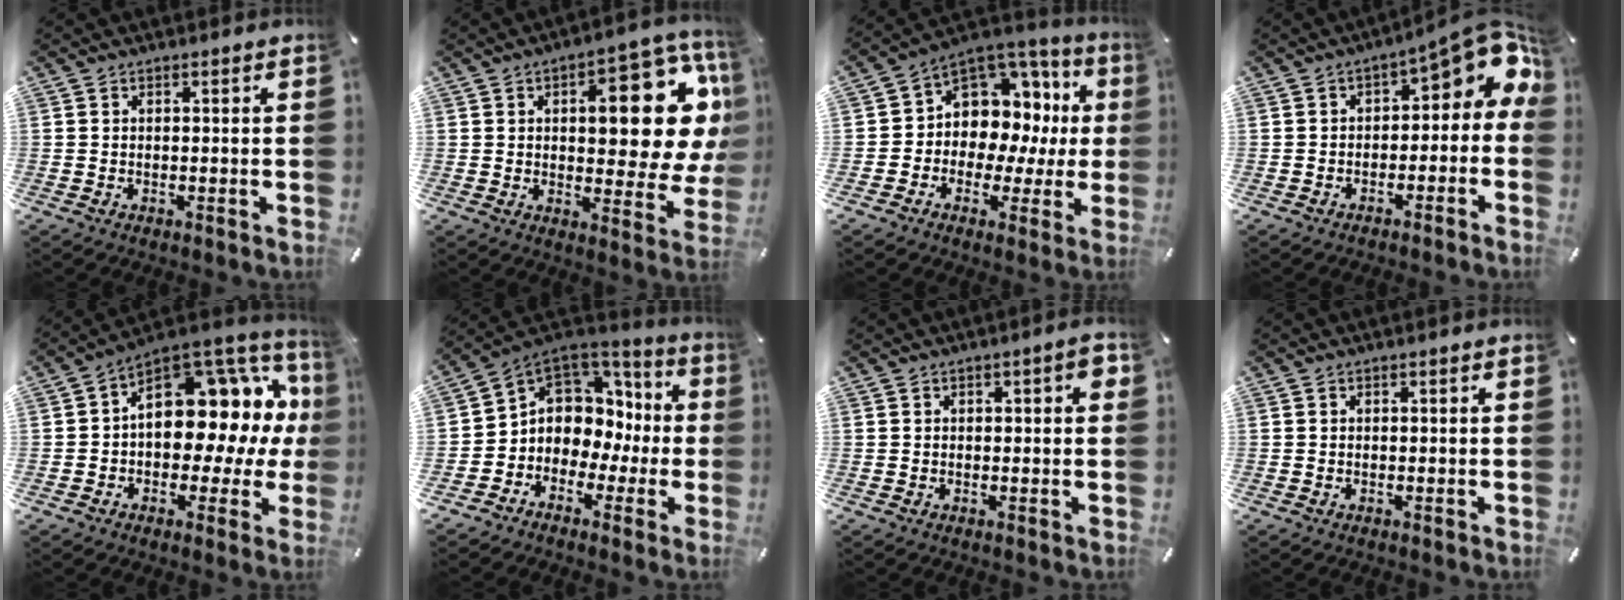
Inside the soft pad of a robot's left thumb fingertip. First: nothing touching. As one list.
[{"total": 19.1, "force": [6.2, 8.9, 15.8], "torque": [-0.180, -0.054, 0.091]}, {"total": 9.6, "force": [2.4, 8.5, 3.7], "torque": [-0.057, -0.044, 0.048]}, {"total": 9.4, "force": [3.1, 4.7, 7.5], "torque": [-0.087, -0.033, 0.051]}, {"total": 15.9, "force": [4.5, 10.9, 10.7], "torque": [-0.120, -0.057, 0.074]}, {"total": 7.4, "force": [0.9, 7.1, 1.8], "torque": [-0.046, -0.033, 0.019]}, {"total": 3.2, "force": [0.5, 1.3, 2.9], "torque": [-0.039, 0.003, 0.003]}, {"total": 0.0}]